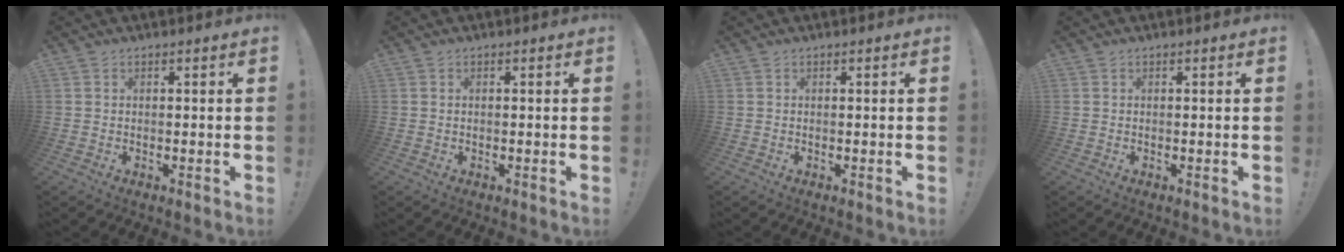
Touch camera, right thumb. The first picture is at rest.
{"total": 0.0}
{"total": 0.0}
{"total": 0.0}